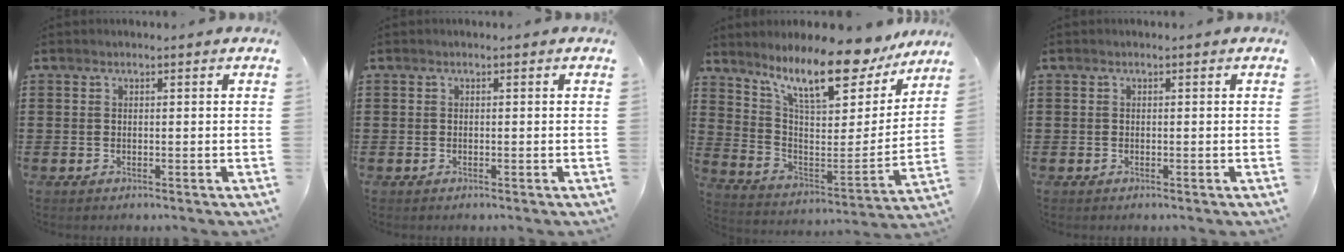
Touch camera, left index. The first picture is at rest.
{"total": 0.0}
{"total": 12.7, "force": [10.4, 2.6, 6.9], "torque": [-0.145, -0.074, 0.173]}
{"total": 0.0}